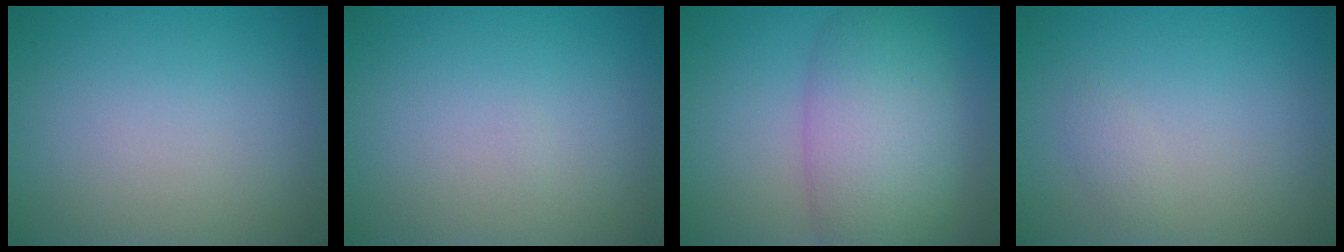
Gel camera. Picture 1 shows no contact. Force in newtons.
{"total": 0.0}
{"total": 8.3, "press": 8.3, "slide": 0.2}
{"total": 0.8, "press": 0.8, "slide": 0.0}